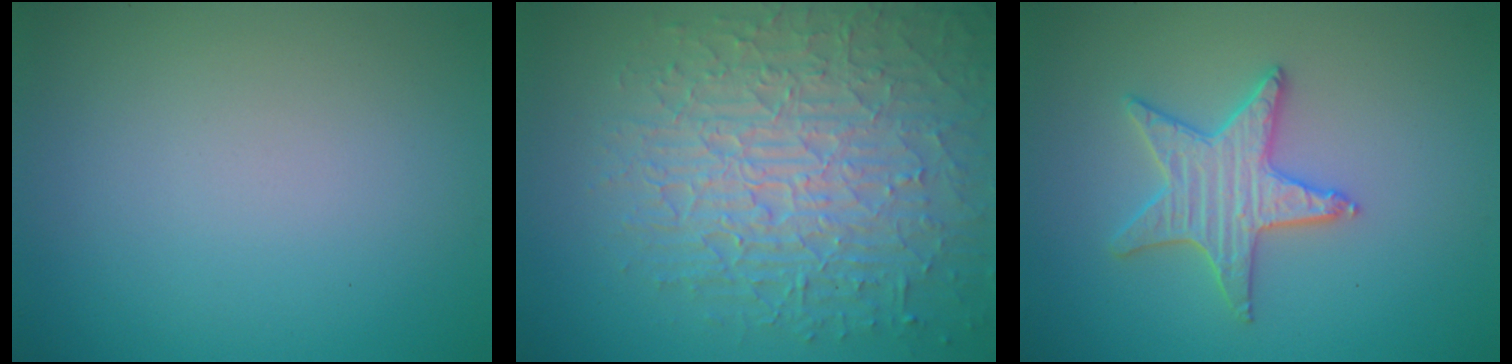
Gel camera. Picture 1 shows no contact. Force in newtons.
{"total": 8.6, "press": 6.1, "slide": 6.1}
{"total": 3.5, "press": 3.4, "slide": 0.8}